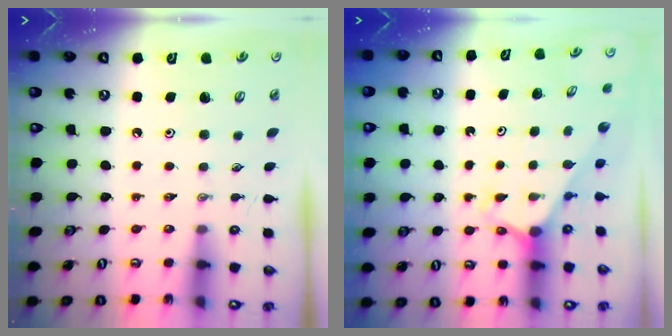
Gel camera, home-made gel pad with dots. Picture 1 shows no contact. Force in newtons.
{"total": 2.2, "press": 2.2, "slide": 0.2}